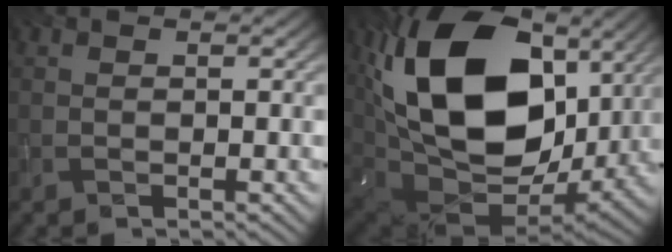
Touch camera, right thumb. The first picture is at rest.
{"total": 22.0, "force": [5.7, 14.5, 15.5], "torque": [-0.348, -0.007, 0.118]}